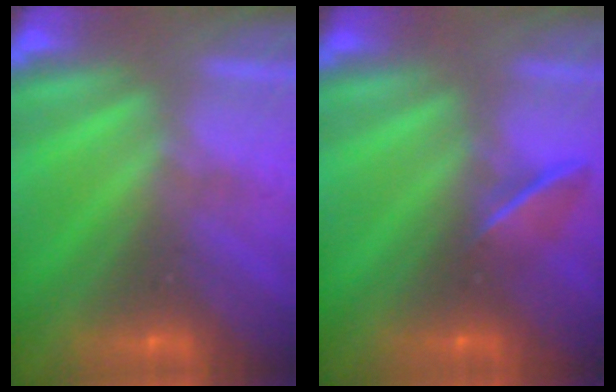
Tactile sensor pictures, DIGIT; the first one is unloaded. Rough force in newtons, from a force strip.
{"total": 2.0}